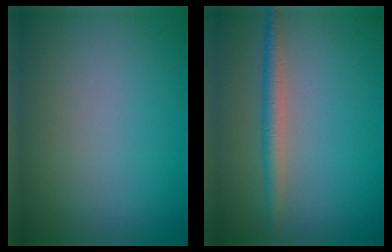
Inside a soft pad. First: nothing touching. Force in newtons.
{"total": 2.5, "press": 2.5, "slide": 0.1}